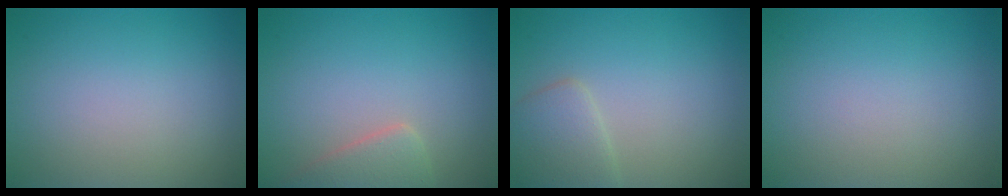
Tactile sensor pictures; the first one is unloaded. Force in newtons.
{"total": 2.6, "press": 2.6, "slide": 0.3}
{"total": 2.6, "press": 2.6, "slide": 0.1}
{"total": 0.0}